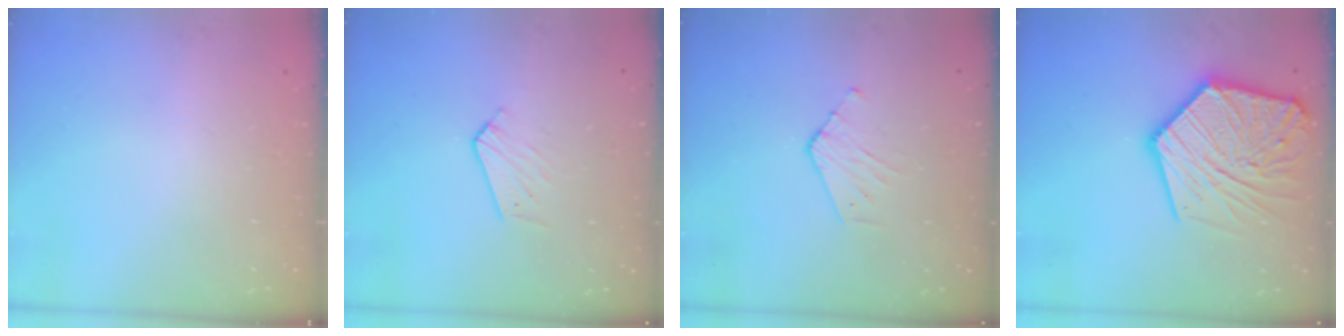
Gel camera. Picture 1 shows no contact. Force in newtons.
{"total": 4.2, "press": 4.2, "slide": 0.4}
{"total": 3.0, "press": 3.0, "slide": 0.3}
{"total": 22.6, "press": 22.5, "slide": 2.1}